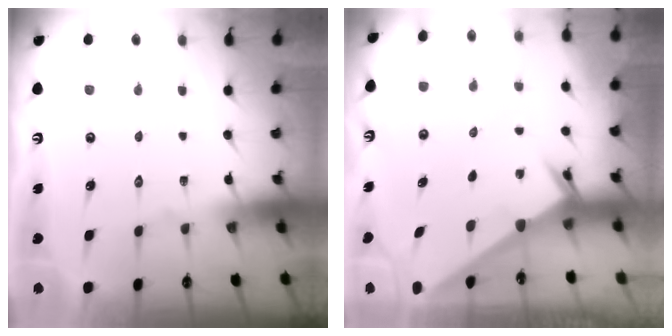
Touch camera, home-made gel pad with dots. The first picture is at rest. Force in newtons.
{"total": 2.2, "press": 2.2, "slide": 0.2}